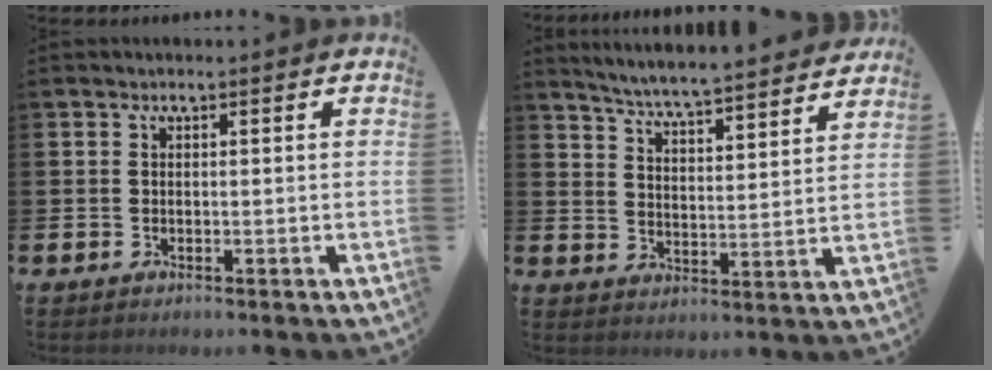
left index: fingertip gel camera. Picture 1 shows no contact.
{"total": 5.9, "force": [5.8, -0.4, 1.1], "torque": [-0.040, -0.050, 0.096]}